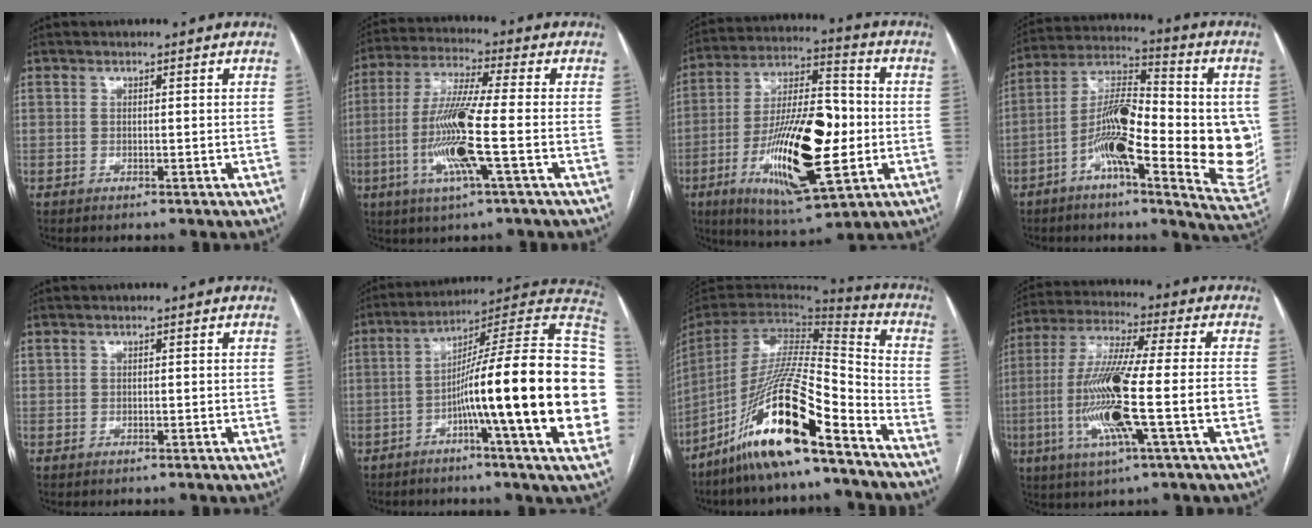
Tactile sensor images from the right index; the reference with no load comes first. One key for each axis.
{"total": 12.9, "fx": -2.9, "fy": -0.1, "fz": 12.5, "tx": -0.256, "ty": -0.011, "tz": -0.064}
{"total": 20.7, "fx": -4.3, "fy": 5.7, "fz": 19.5, "tx": -0.363, "ty": 0.000, "tz": -0.066}
{"total": 22.4, "fx": -3.6, "fy": 5.4, "fz": 21.5, "tx": -0.294, "ty": 0.005, "tz": -0.054}
{"total": 0.7, "fx": 0.5, "fy": 0.4, "fz": 0.4, "tx": -0.003, "ty": 0.003, "tz": 0.009}
{"total": 26.4, "fx": -3.8, "fy": 0.5, "fz": 26.1, "tx": -0.287, "ty": 0.018, "tz": -0.073}
{"total": 19.9, "fx": -12.9, "fy": 2.2, "fz": 14.9, "tx": -0.309, "ty": -0.024, "tz": -0.241}
{"total": 16.8, "fx": -3.6, "fy": 0.5, "fz": 16.4, "tx": -0.323, "ty": -0.009, "tz": -0.070}